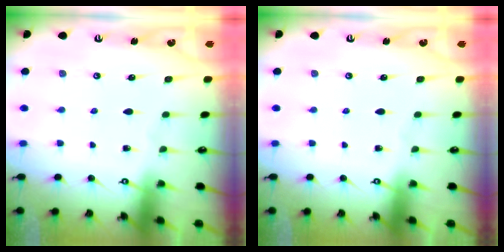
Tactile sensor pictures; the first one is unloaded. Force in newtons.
{"total": 0.0}